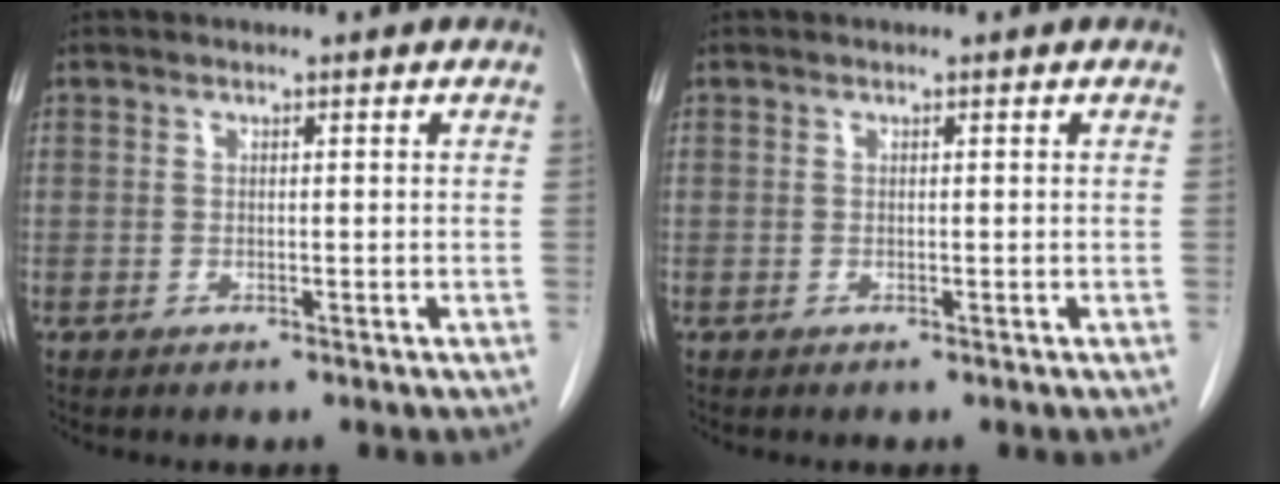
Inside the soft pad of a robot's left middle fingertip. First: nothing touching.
{"total": 0.0}